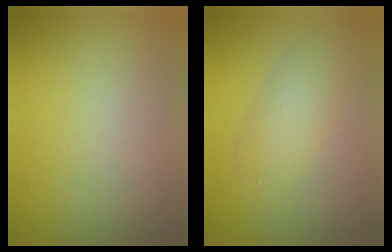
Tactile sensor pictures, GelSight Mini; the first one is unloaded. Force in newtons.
{"total": 3.2, "press": 3.2, "slide": 0.0}